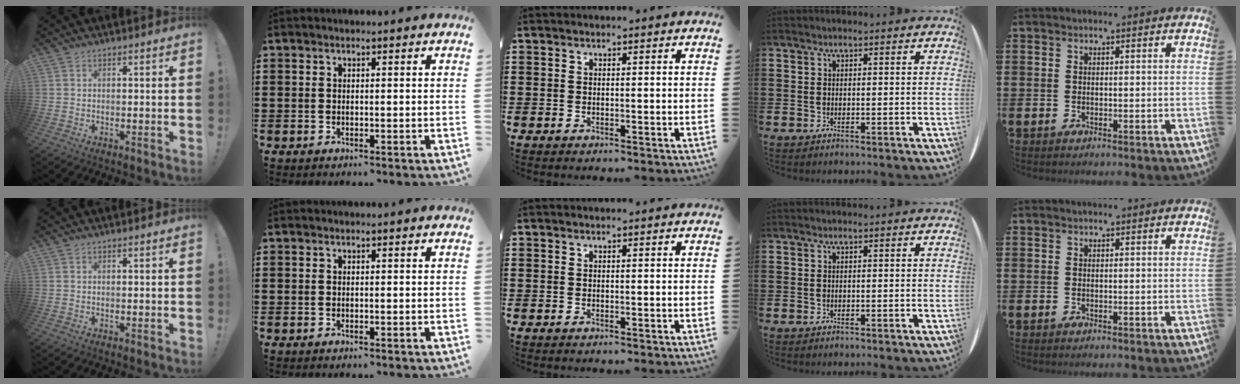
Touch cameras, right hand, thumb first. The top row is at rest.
{}